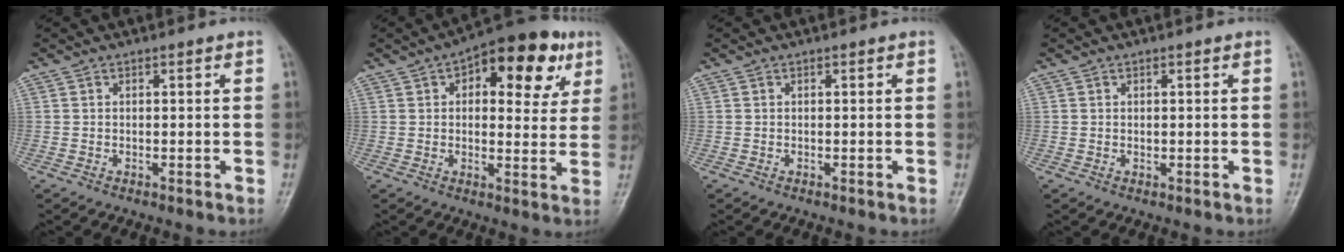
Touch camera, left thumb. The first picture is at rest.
{"total": 15.6, "force": [6.6, 8.0, 11.7], "torque": [-0.106, 0.001, 0.081]}
{"total": 0.0}
{"total": 0.5, "force": [0.1, 0.3, 0.4], "torque": [-0.006, -0.001, 0.003]}